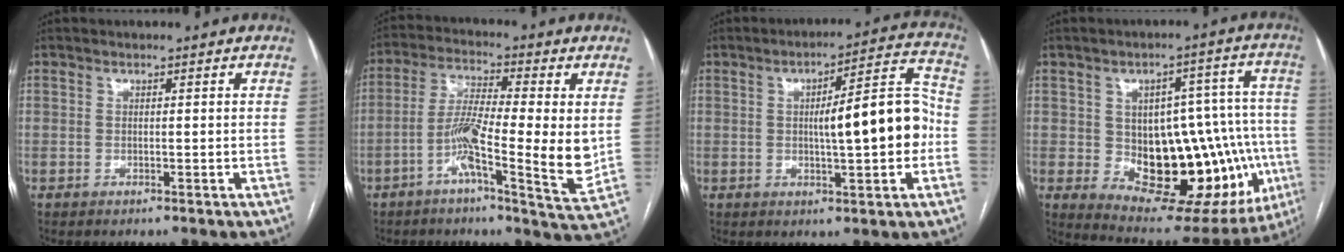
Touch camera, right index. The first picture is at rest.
{"total": 12.3, "force": [-1.6, 1.4, 12.1], "torque": [-0.211, -0.004, -0.036]}
{"total": 12.1, "force": [-0.8, 2.2, 11.9], "torque": [-0.166, 0.029, -0.010]}
{"total": 21.2, "force": [-3.6, 11.0, 17.8], "torque": [-0.188, 0.042, -0.017]}